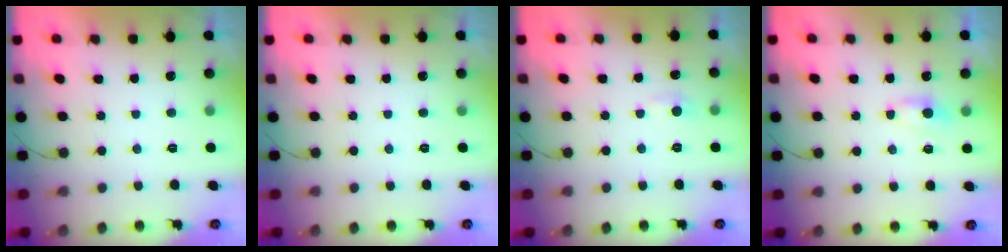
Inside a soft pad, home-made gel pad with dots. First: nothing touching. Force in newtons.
{"total": 0.0}
{"total": 3.8, "press": 3.7, "slide": 0.6}
{"total": 3.8, "press": 3.8, "slide": 0.5}